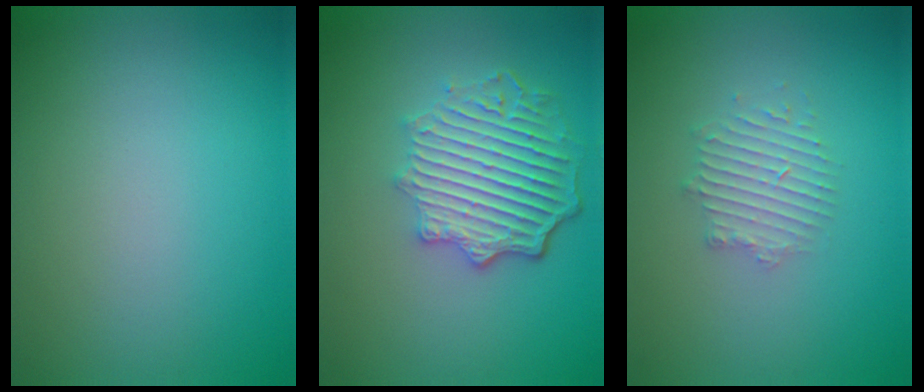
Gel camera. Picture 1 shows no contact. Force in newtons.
{"total": 6.0, "press": 4.7, "slide": 3.8}
{"total": 2.4, "press": 2.4, "slide": 0.3}